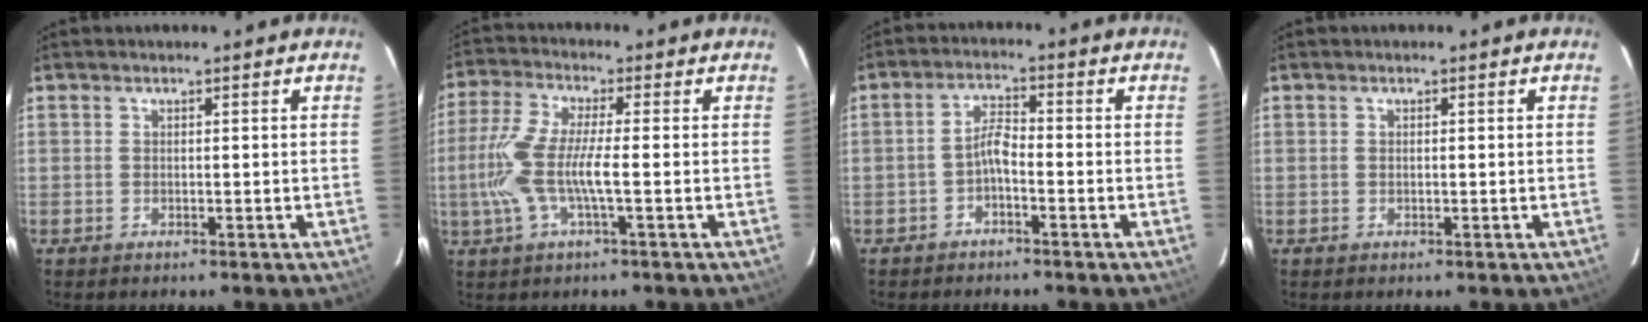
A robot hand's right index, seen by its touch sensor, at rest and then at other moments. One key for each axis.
{"total": 10.0, "fx": -1.9, "fy": 1.4, "fz": 9.7, "tx": -0.214, "ty": -0.002, "tz": -0.037}
{"total": 3.0, "fx": -1.9, "fy": 0.7, "fz": 2.3, "tx": -0.050, "ty": 0.011, "tz": -0.036}
{"total": 0.0}